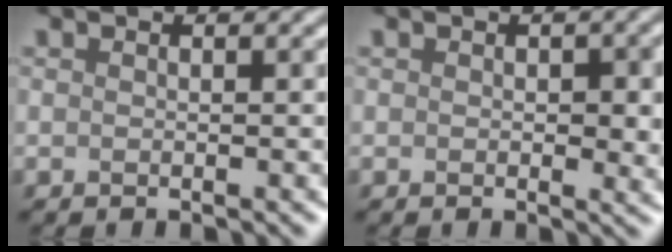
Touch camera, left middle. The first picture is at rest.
{"total": 2.2, "force": [0.0, 0.4, 2.2], "torque": [-0.047, 0.004, 0.014]}